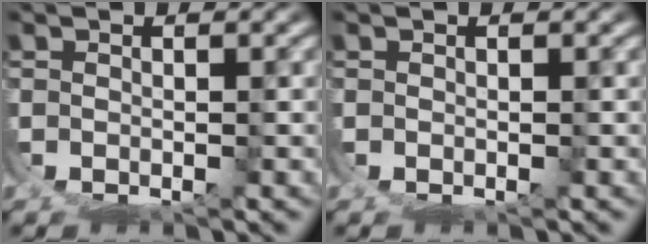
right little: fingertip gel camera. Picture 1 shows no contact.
{"total": 0.0}